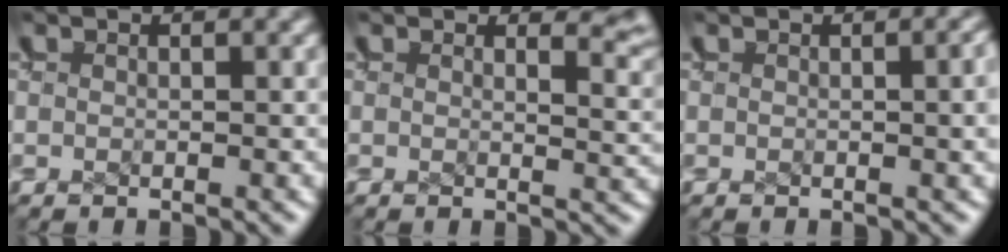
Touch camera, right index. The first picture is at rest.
{"total": 3.0, "force": [2.2, 0.5, 1.9], "torque": [-0.027, -0.014, 0.038]}
{"total": 0.7, "force": [0.2, -0.1, 0.7], "torque": [-0.008, 0.003, 0.006]}